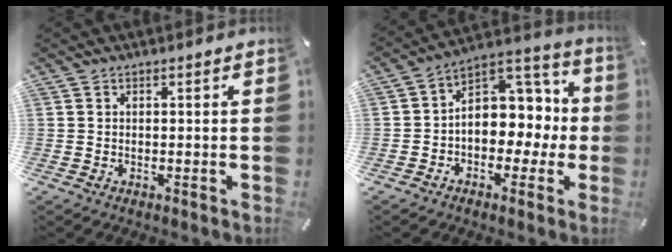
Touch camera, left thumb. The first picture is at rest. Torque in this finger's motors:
{"motor_torque": [2.26, 2.37, 1.05, 0.48, 0.10]}